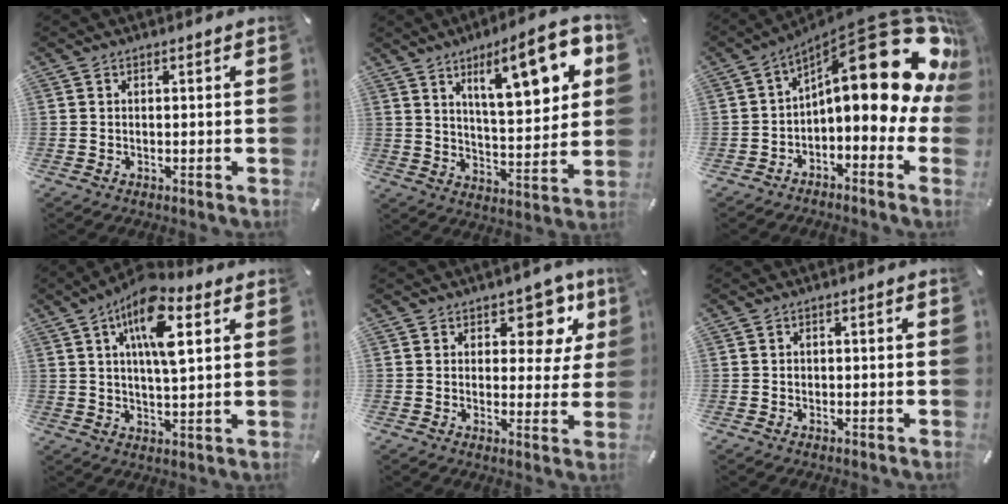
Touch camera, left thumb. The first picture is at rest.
{"total": 17.2, "force": [8.8, 5.9, 13.6], "torque": [-0.193, -0.040, 0.134]}
{"total": 25.6, "force": [8.5, 10.4, 21.7], "torque": [-0.275, -0.074, 0.151]}
{"total": 12.6, "force": [5.7, 4.8, 10.2], "torque": [-0.172, -0.009, 0.097]}
{"total": 10.1, "force": [5.4, 6.1, 6.1], "torque": [-0.065, -0.032, 0.089]}
{"total": 0.7, "force": [-0.1, 0.6, 0.3], "torque": [-0.006, 0.004, -0.004]}